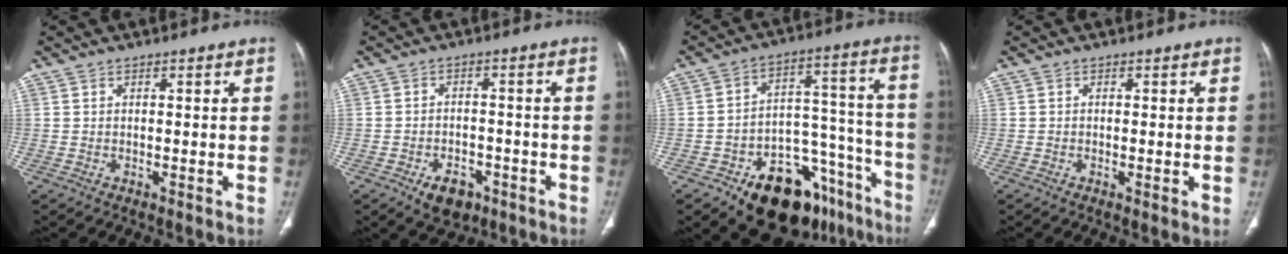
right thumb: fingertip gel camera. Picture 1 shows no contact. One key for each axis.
{"total": 6.3, "fx": -3.5, "fy": 4.1, "fz": 3.4, "tx": -0.036, "ty": 0.018, "tz": -0.049}
{"total": 22.8, "fx": -13.3, "fy": 12.6, "fz": 13.6, "tx": -0.120, "ty": 0.110, "tz": -0.187}
{"total": 1.2, "fx": -0.2, "fy": 0.3, "fz": 1.2, "tx": -0.028, "ty": -0.006, "tz": -0.005}